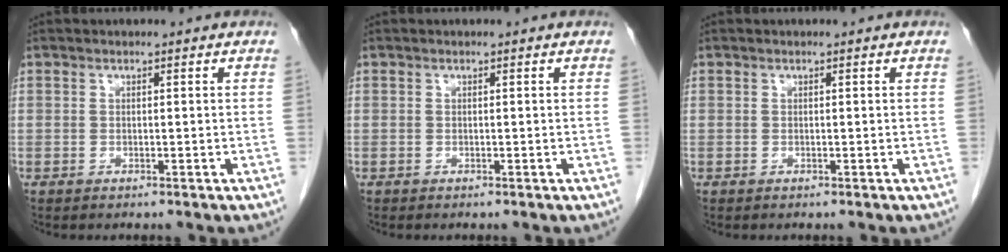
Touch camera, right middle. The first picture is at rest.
{"total": 0.0}
{"total": 0.0}